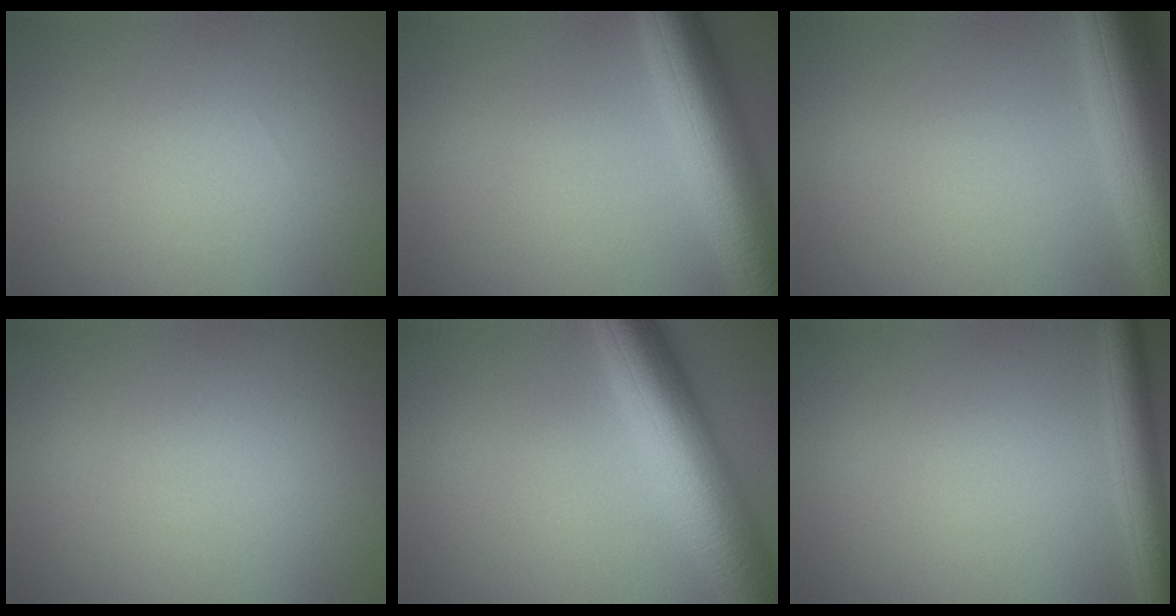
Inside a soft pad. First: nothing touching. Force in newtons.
{"total": 8.4, "press": 8.4, "slide": 0.2}
{"total": 8.6, "press": 8.6, "slide": 0.2}
{"total": 0.0}
{"total": 9.1, "press": 9.1, "slide": 0.0}
{"total": 3.3, "press": 3.3, "slide": 0.2}